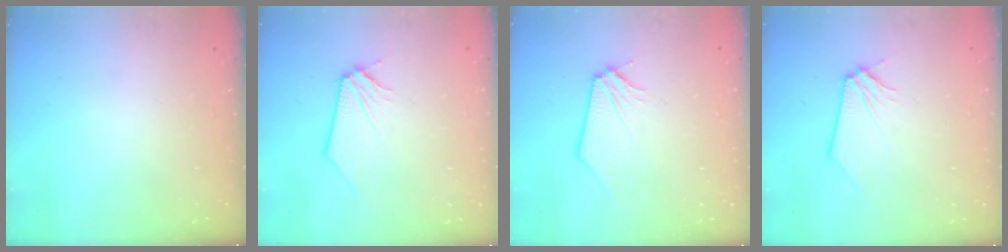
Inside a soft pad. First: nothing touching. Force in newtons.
{"total": 0.0}
{"total": 0.0}
{"total": 0.0}